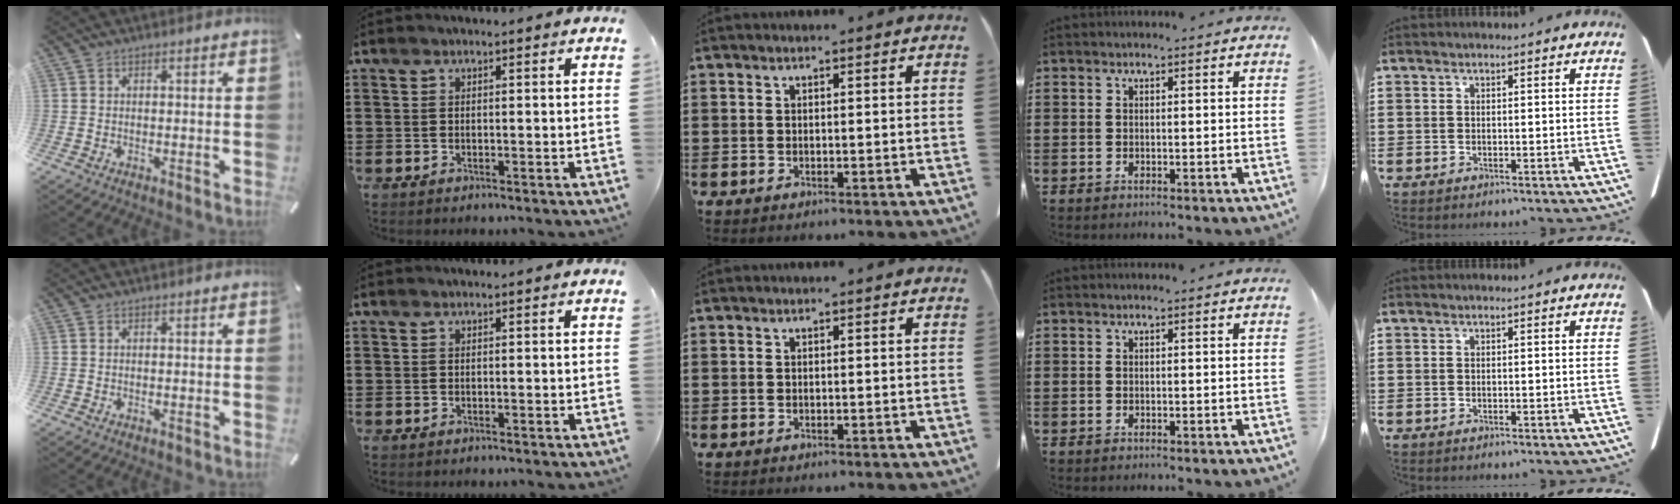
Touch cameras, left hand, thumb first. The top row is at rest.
{}